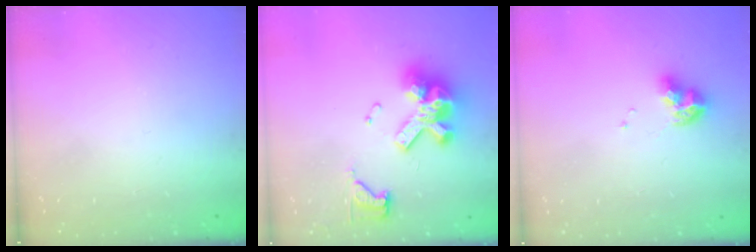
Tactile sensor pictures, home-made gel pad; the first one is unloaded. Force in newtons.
{"total": 14.8, "press": 14.7, "slide": 1.8}
{"total": 8.6, "press": 8.5, "slide": 0.9}